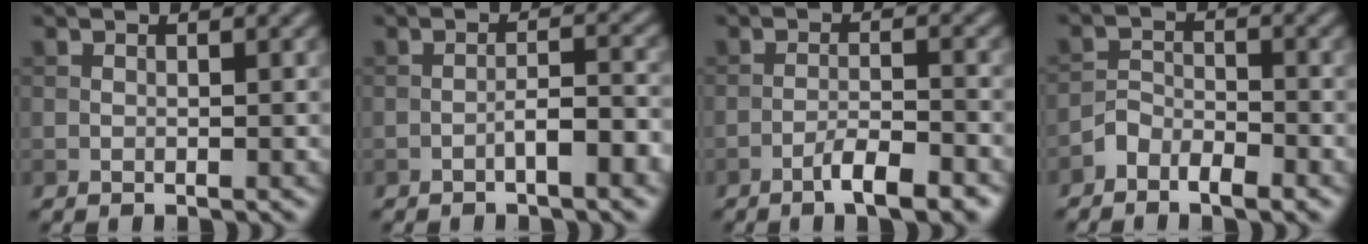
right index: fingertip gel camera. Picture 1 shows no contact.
{"total": 3.6, "force": [-1.6, 0.8, 3.1], "torque": [-0.053, 0.009, -0.029]}
{"total": 4.1, "force": [-2.7, 0.7, 3.0], "torque": [-0.054, 0.005, -0.048]}
{"total": 2.9, "force": [-2.1, 1.5, 1.3], "torque": [-0.021, 0.006, -0.046]}